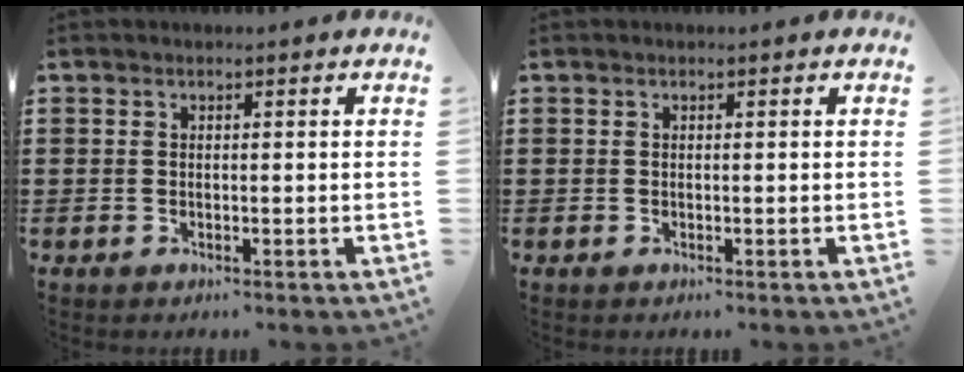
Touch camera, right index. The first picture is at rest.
{"total": 0.0}